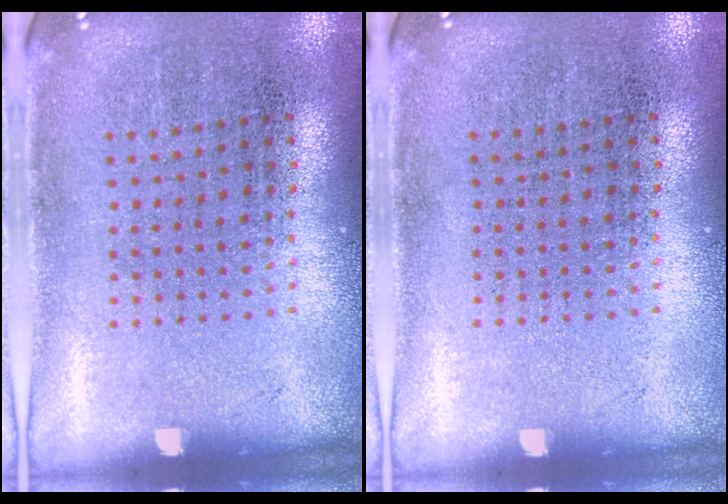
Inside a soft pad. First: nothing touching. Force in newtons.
{"total": 0.0}